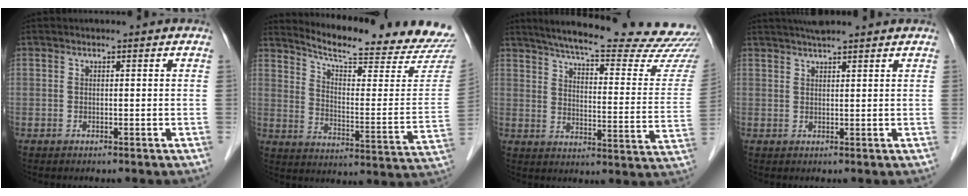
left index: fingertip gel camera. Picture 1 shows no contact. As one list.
[{"total": 22.4, "force": [21.5, 0.7, 6.4], "torque": [-0.102, -0.105, 0.269]}, {"total": 28.3, "force": [25.5, 2.0, 12.1], "torque": [-0.175, -0.092, 0.310]}, {"total": 5.9, "force": [5.1, 0.2, 2.8], "torque": [-0.044, 0.032, 0.077]}]